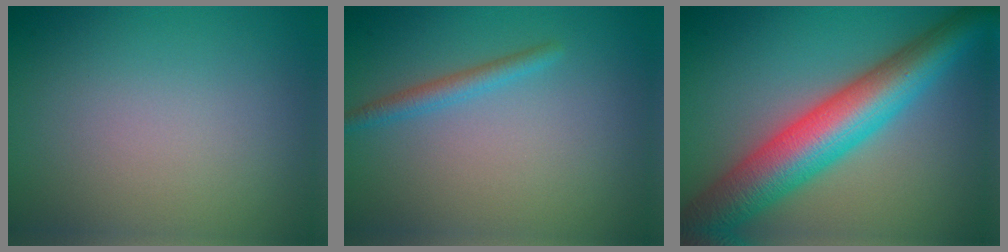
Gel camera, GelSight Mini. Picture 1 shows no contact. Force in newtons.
{"total": 1.6, "press": 1.6, "slide": 0.1}
{"total": 10.0, "press": 10.0, "slide": 0.3}